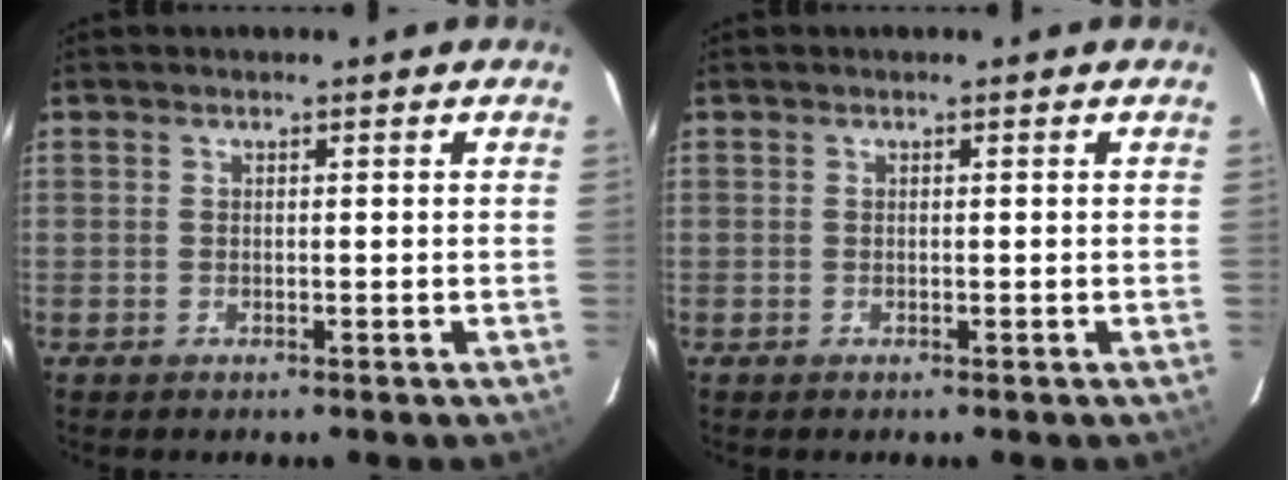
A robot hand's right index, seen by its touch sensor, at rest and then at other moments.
{"total": 0.0}